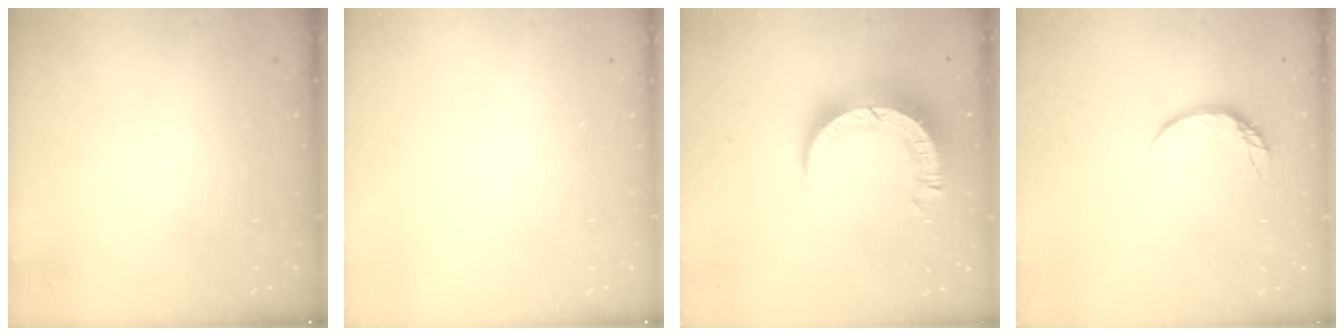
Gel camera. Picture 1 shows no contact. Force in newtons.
{"total": 0.0}
{"total": 12.6, "press": 12.6, "slide": 1.4}
{"total": 5.3, "press": 5.2, "slide": 0.6}